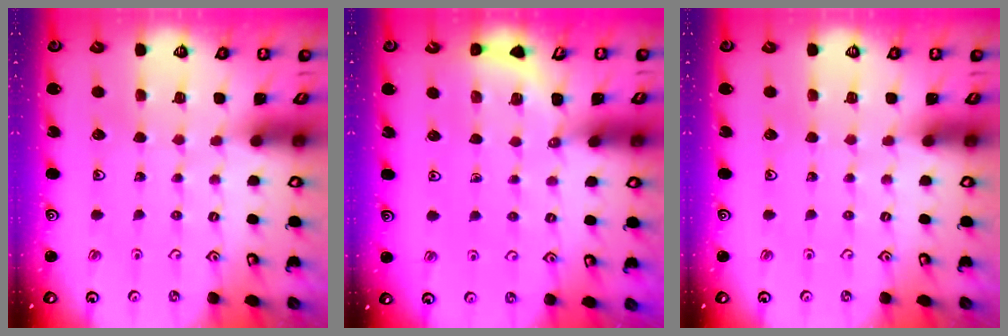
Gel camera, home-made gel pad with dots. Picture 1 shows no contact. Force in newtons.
{"total": 2.6, "press": 2.6, "slide": 0.2}
{"total": 0.0}